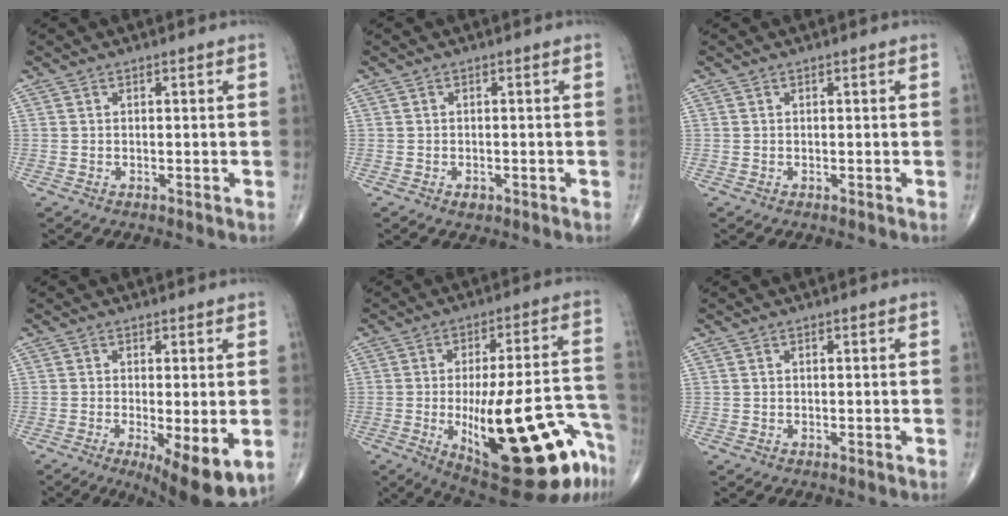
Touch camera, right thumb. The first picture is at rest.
{"total": 1.3, "force": [-0.7, 0.8, 0.8], "torque": [-0.006, 0.002, -0.008]}
{"total": 0.0}
{"total": 10.8, "force": [-3.0, 3.1, 9.9], "torque": [-0.147, -0.024, -0.040]}
{"total": 27.8, "force": [-10.8, 8.7, 24.1], "torque": [-0.282, 0.039, -0.134]}
{"total": 0.0}